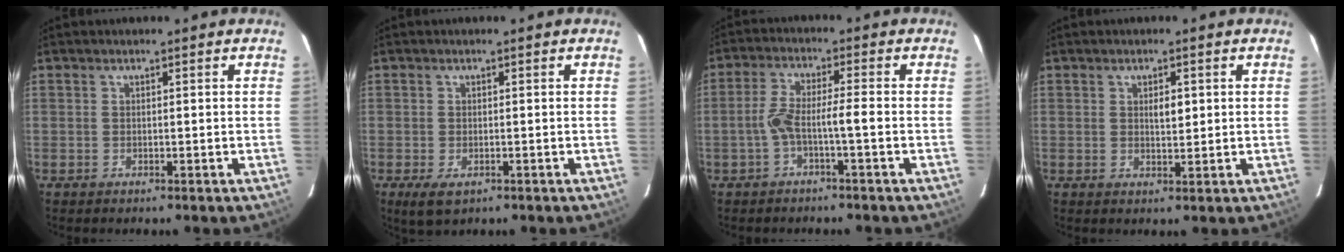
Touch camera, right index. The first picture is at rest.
{"total": 3.2, "force": [-1.6, 1.6, 2.2], "torque": [-0.047, -0.008, -0.018]}
{"total": 4.9, "force": [-1.6, -0.1, 4.6], "torque": [-0.093, 0.018, -0.029]}
{"total": 2.3, "force": [0.6, 0.8, 2.0], "torque": [-0.033, -0.002, 0.011]}